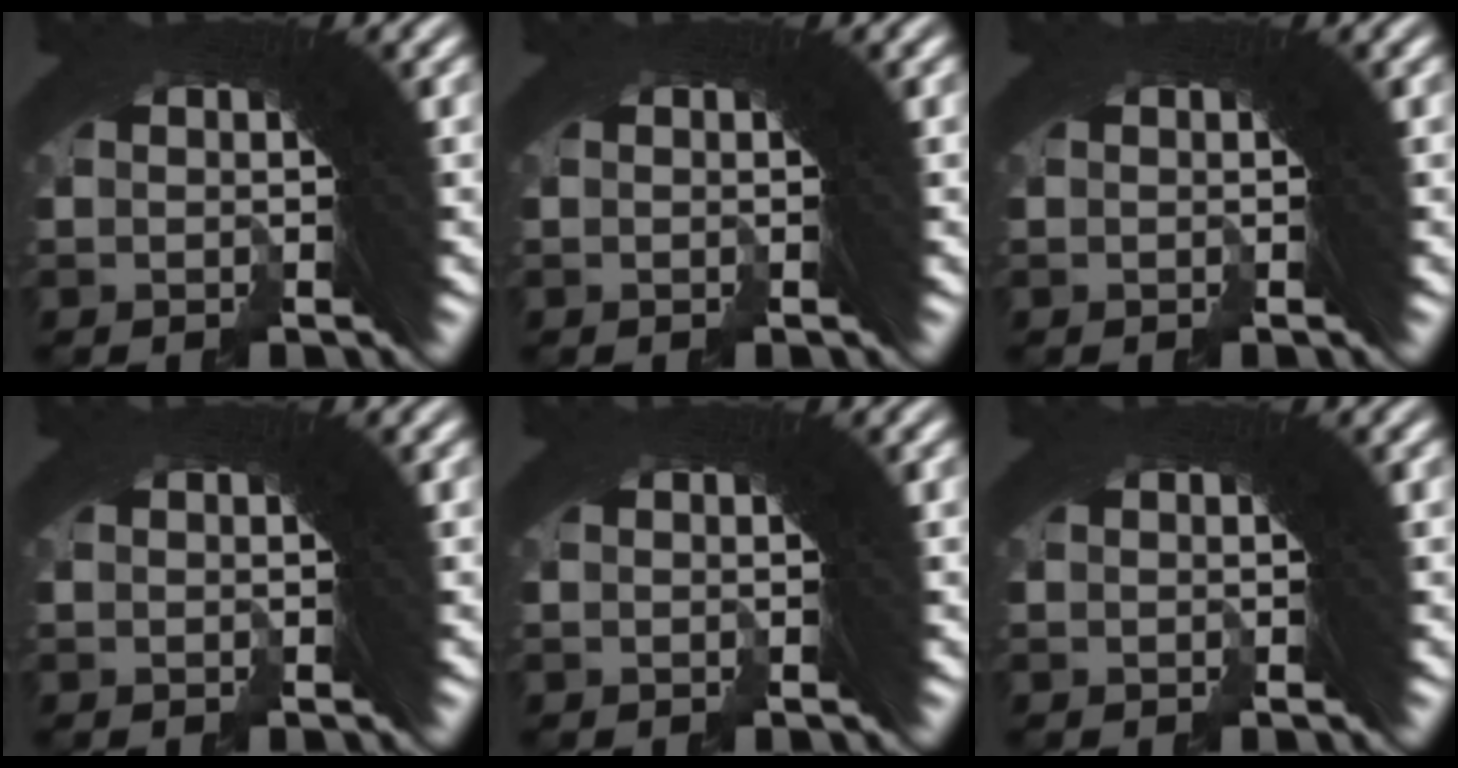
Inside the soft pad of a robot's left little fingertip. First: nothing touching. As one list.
[{"total": 0.0}, {"total": 0.0}, {"total": 0.0}, {"total": 0.0}, {"total": 0.0}]